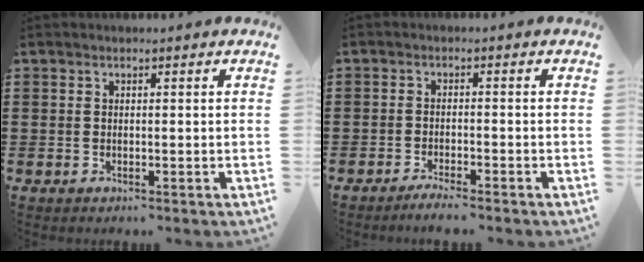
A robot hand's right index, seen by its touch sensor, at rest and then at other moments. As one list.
[{"total": 2.0, "force": [-1.9, -0.3, 0.5], "torque": [-0.009, 0.001, -0.036]}]